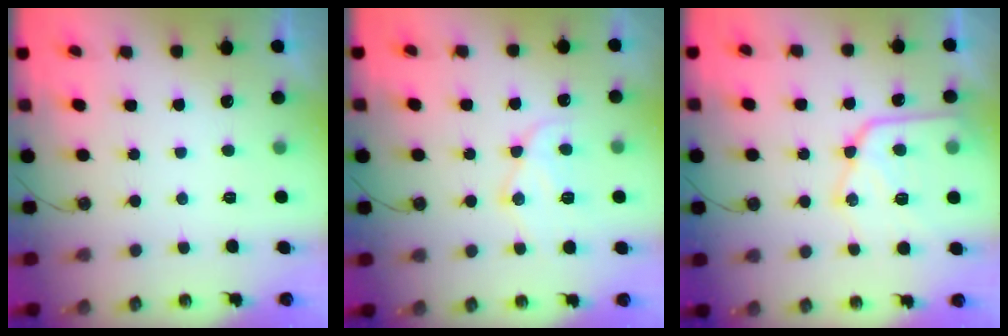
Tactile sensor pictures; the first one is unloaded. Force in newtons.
{"total": 13.5, "press": 13.5, "slide": 1.0}
{"total": 16.6, "press": 16.5, "slide": 1.6}